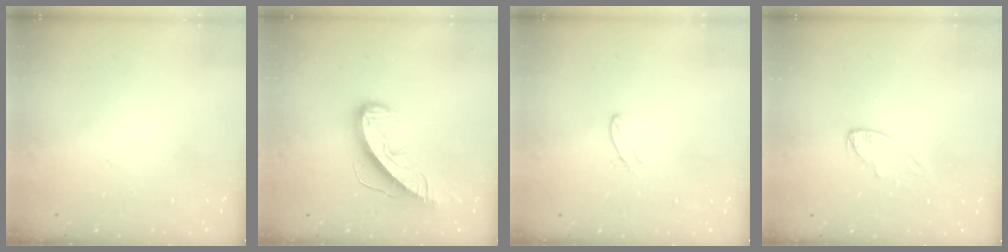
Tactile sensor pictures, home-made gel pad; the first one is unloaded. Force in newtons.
{"total": 10.9, "press": 10.9, "slide": 1.3}
{"total": 4.5, "press": 4.5, "slide": 0.4}
{"total": 6.4, "press": 6.3, "slide": 0.5}